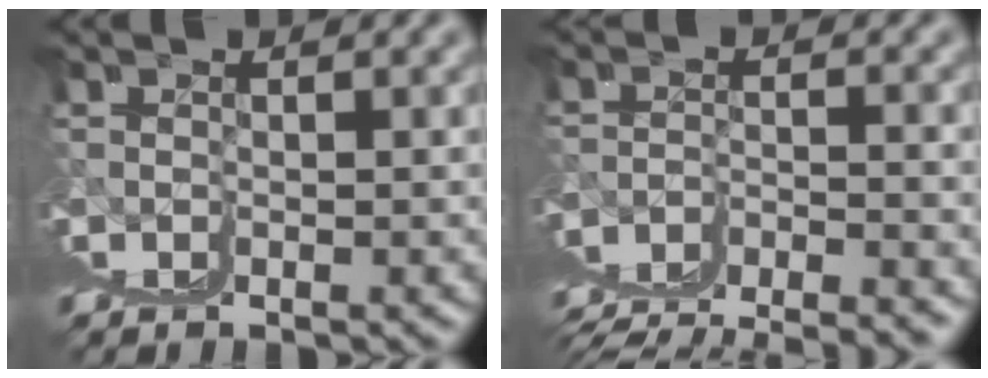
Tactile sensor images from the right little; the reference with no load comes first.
{"total": 2.3, "force": [0.8, -0.3, 2.2], "torque": [-0.040, 0.000, 0.018]}